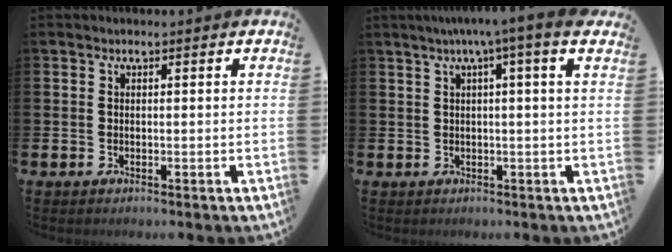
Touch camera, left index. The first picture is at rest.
{"total": 3.2, "force": [1.6, -0.4, 2.7], "torque": [-0.046, -0.004, 0.025]}